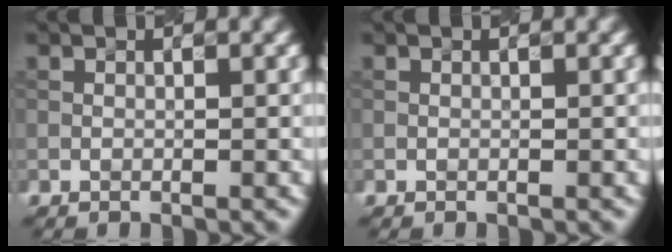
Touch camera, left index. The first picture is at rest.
{"total": 0.0}